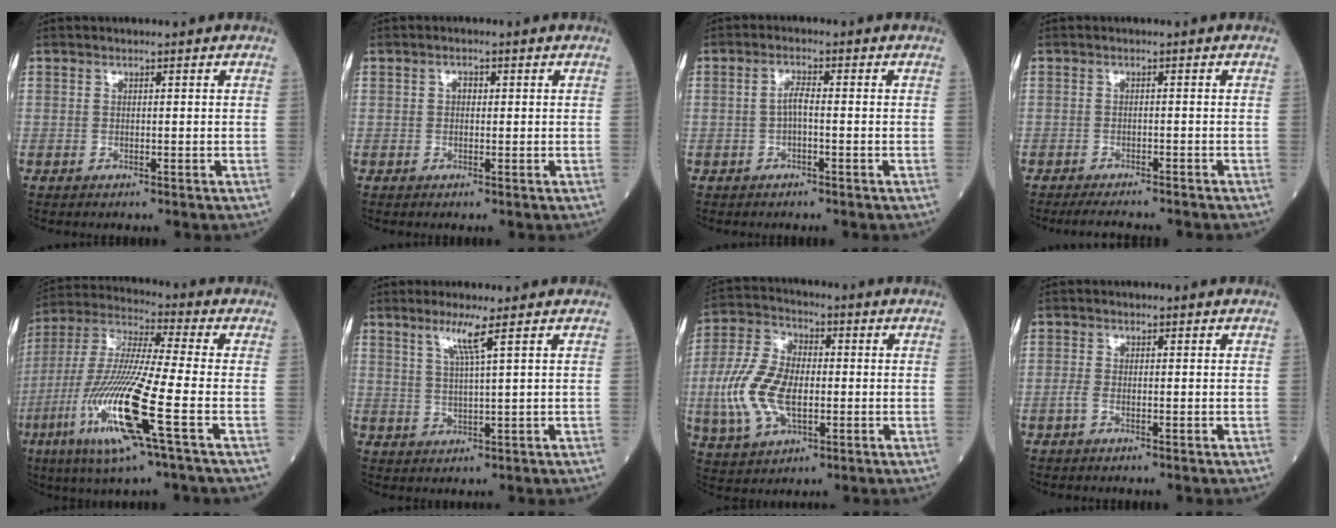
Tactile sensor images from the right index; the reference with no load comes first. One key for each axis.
{"total": 1.2, "fx": 0.2, "fy": 0.9, "fz": 0.9, "tx": -0.012, "ty": 0.007, "tz": 0.001}
{"total": 2.2, "fx": -0.6, "fy": 0.4, "fz": 2.1, "tx": -0.037, "ty": 0.005, "tz": -0.013}
{"total": 6.3, "fx": -5.7, "fy": 0.5, "fz": 2.7, "tx": -0.036, "ty": -0.012, "tz": -0.082}
{"total": 17.2, "fx": -6.0, "fy": 0.1, "fz": 16.1, "tx": -0.339, "ty": -0.021, "tz": -0.120}
{"total": 3.9, "fx": 2.1, "fy": -0.9, "fz": 3.1, "tx": -0.066, "ty": -0.005, "tz": 0.044}
{"total": 12.5, "fx": -1.7, "fy": 6.9, "fz": 10.3, "tx": -0.240, "ty": 0.014, "tz": -0.031}
{"total": 1.1, "fx": -0.5, "fy": 0.4, "fz": 0.9, "tx": -0.019, "ty": 0.001, "tz": -0.012}